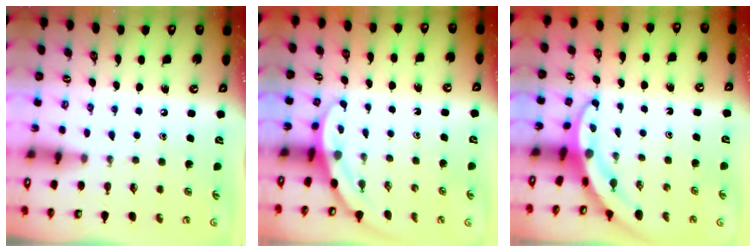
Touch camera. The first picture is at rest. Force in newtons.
{"total": 5.0, "press": 4.9, "slide": 0.3}
{"total": 3.3, "press": 3.3, "slide": 0.2}